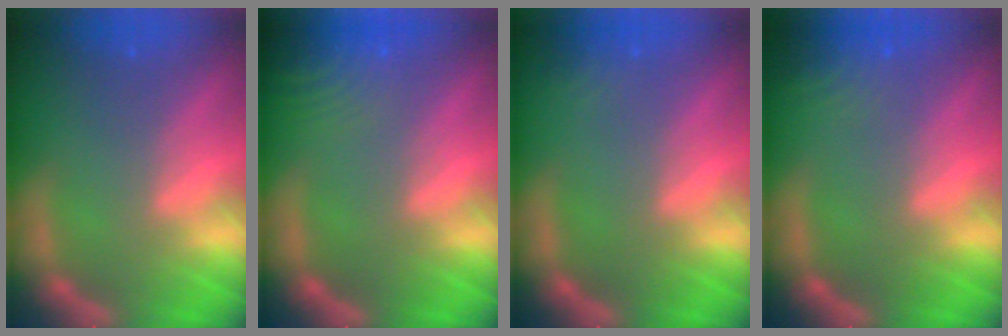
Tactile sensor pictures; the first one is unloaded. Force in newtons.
{"total": 8.5}
{"total": 1.4}
{"total": 4.0}